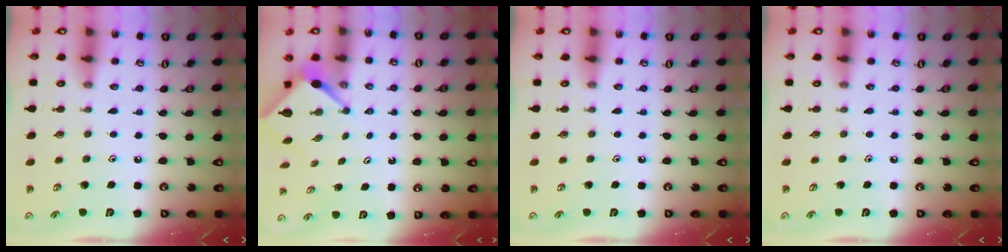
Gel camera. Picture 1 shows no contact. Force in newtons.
{"total": 3.4, "press": 3.4, "slide": 0.2}
{"total": 0.0}
{"total": 0.0}